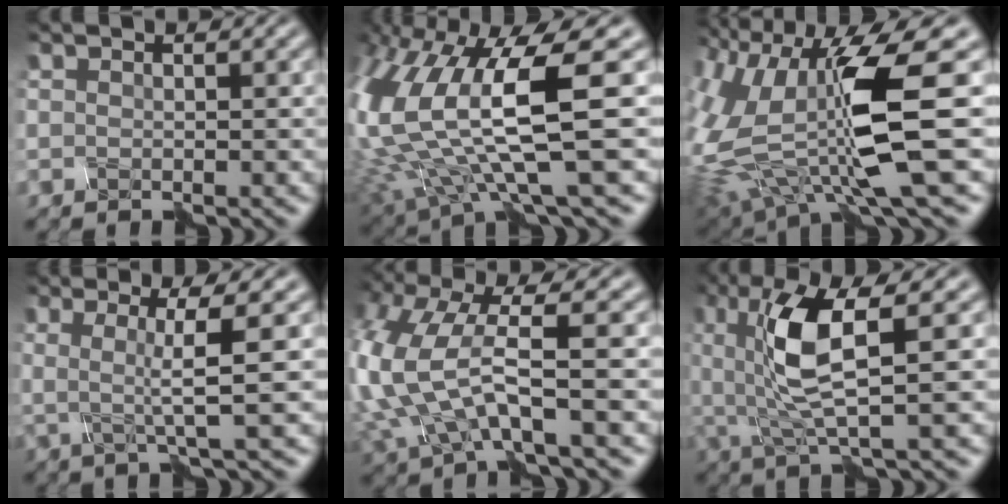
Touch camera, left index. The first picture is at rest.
{"total": 12.6, "force": [1.2, 4.1, 11.8], "torque": [-0.263, -0.012, 0.034]}
{"total": 12.3, "force": [-1.2, 4.4, 11.4], "torque": [-0.253, -0.032, -0.015]}
{"total": 3.8, "force": [-0.5, 0.2, 3.8], "torque": [-0.070, 0.004, -0.009]}
{"total": 9.1, "force": [-0.5, 3.9, 8.2], "torque": [-0.206, -0.010, -0.012]}
{"total": 6.4, "force": [0.2, 1.5, 6.2], "torque": [-0.129, 0.001, 0.004]}